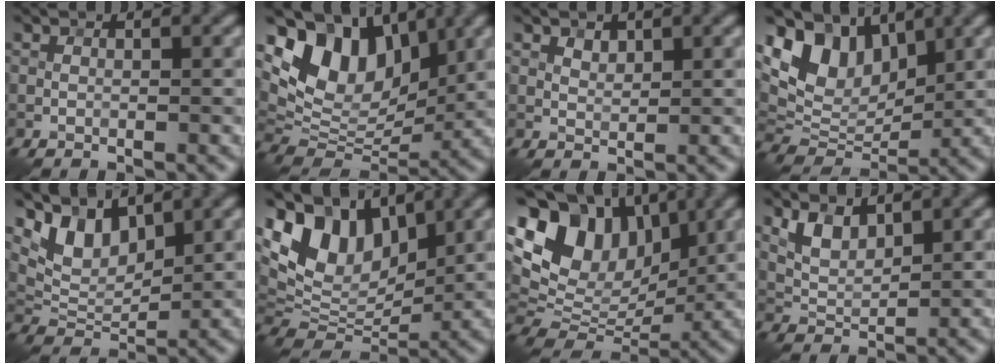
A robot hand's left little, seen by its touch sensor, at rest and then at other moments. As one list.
[{"total": 9.8, "force": [4.5, 6.4, 5.9], "torque": [-0.099, -0.002, 0.078]}, {"total": 1.2, "force": [0.8, 0.7, 0.5], "torque": [-0.010, -0.001, 0.017]}, {"total": 8.2, "force": [3.9, 5.5, 4.7], "torque": [-0.085, -0.004, 0.068]}, {"total": 5.2, "force": [3.4, 2.7, 2.9], "torque": [-0.061, -0.008, 0.062]}, {"total": 10.2, "force": [4.5, 6.7, 6.3], "torque": [-0.124, 0.003, 0.079]}, {"total": 13.1, "force": [4.4, 9.3, 8.0], "torque": [-0.145, 0.032, 0.083]}, {"total": 2.9, "force": [1.8, 1.5, 1.7], "torque": [-0.040, -0.005, 0.039]}]